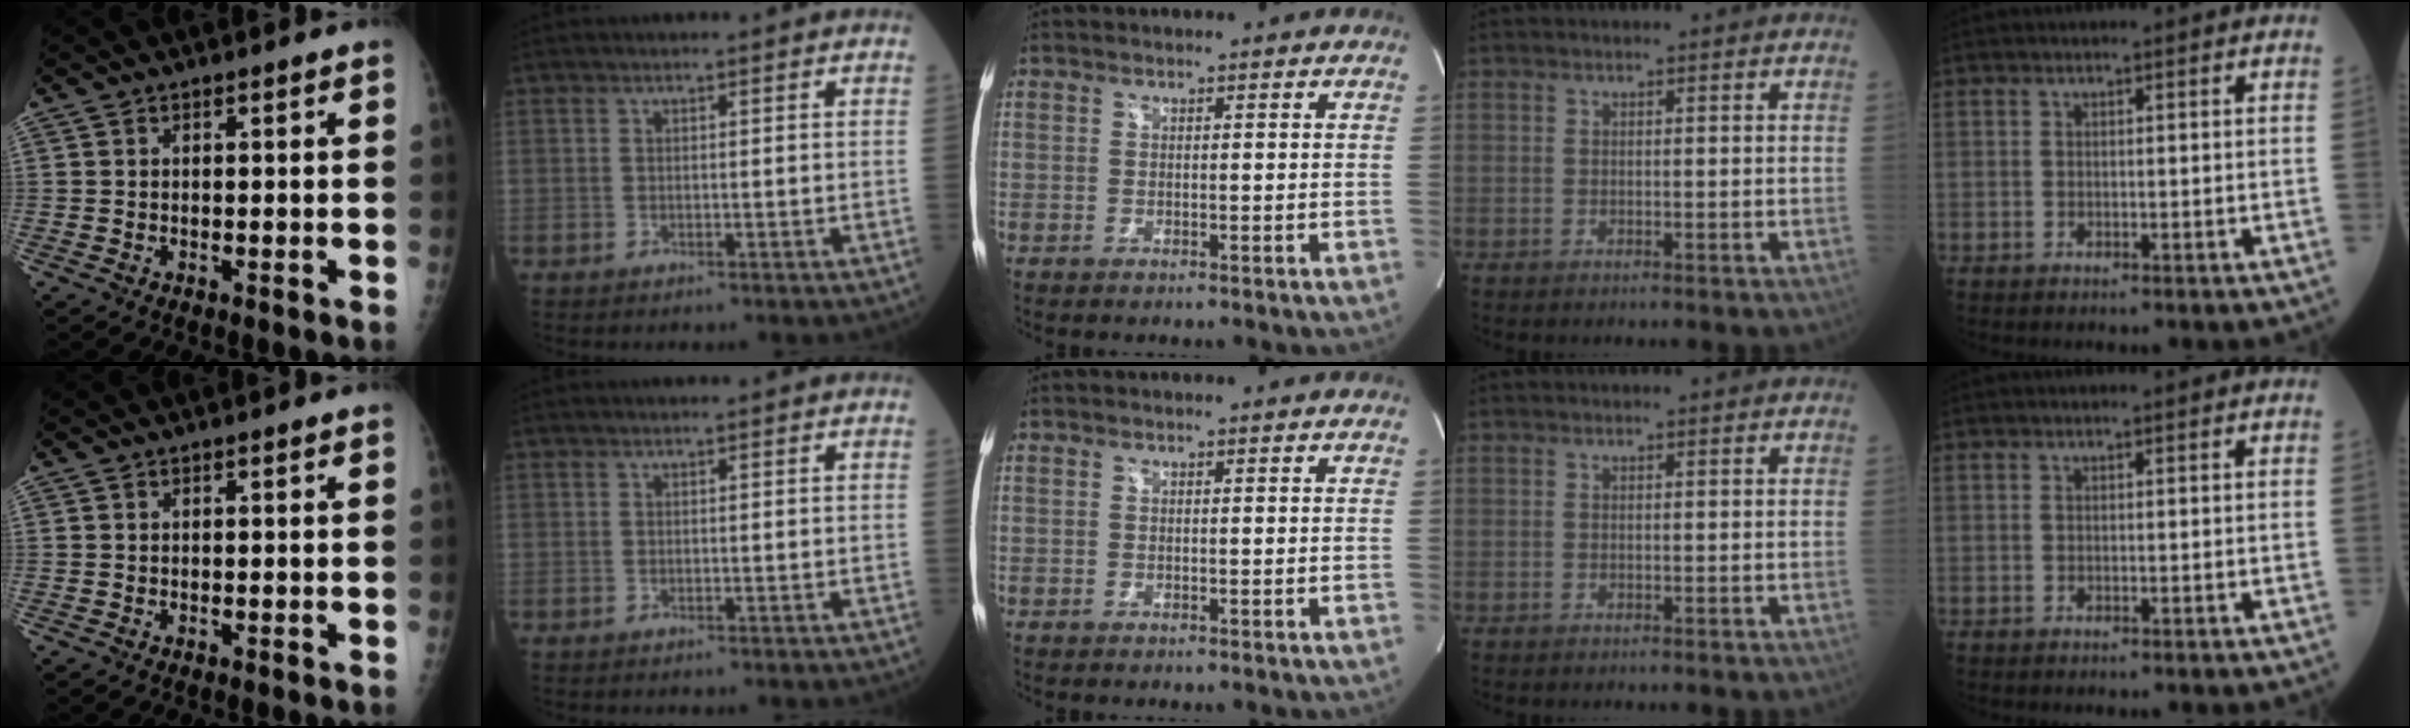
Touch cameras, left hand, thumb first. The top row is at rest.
{}